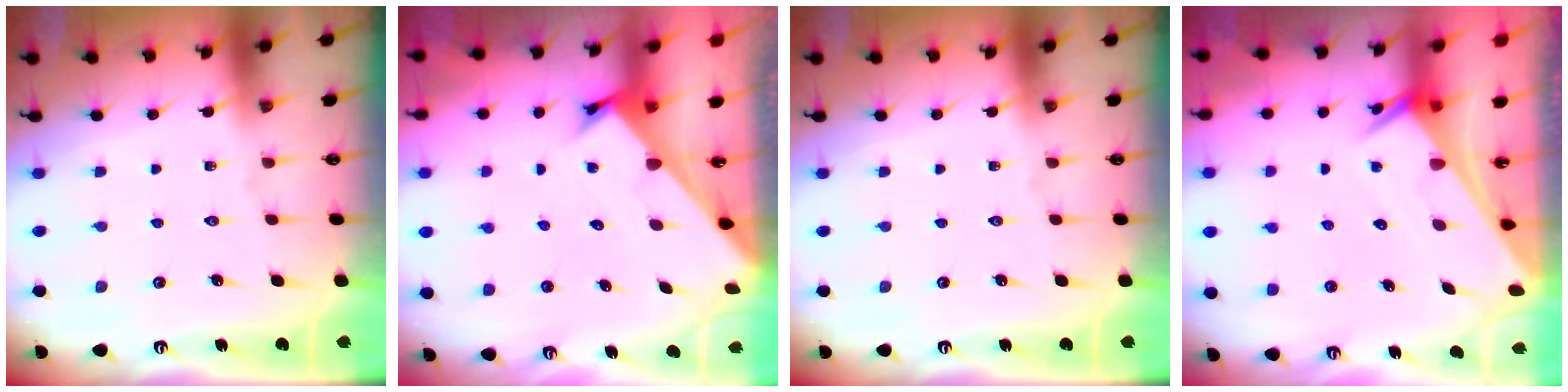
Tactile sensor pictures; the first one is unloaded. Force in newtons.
{"total": 2.4, "press": 2.4, "slide": 0.2}
{"total": 0.0}
{"total": 2.7, "press": 2.7, "slide": 0.1}